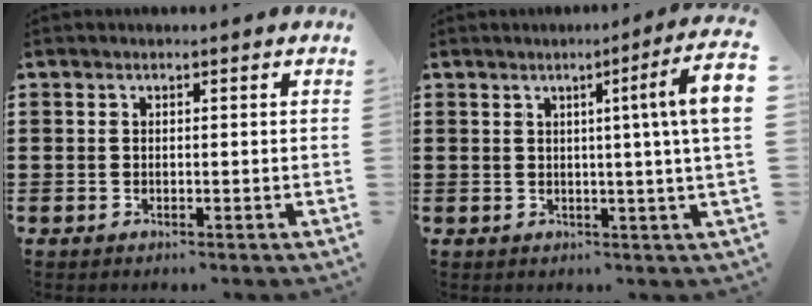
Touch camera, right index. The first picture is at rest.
{"total": 6.9, "force": [1.3, -1.0, 6.7], "torque": [-0.108, -0.016, 0.014]}